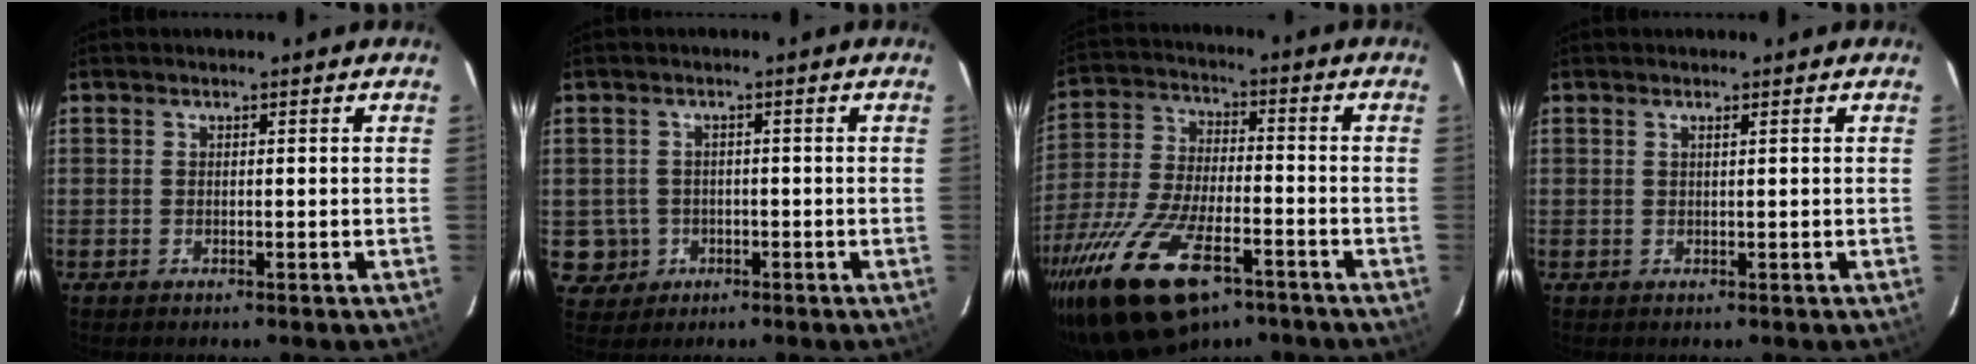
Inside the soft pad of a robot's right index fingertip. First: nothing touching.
{"total": 4.9, "force": [-1.0, 4.8, 0.3], "torque": [-0.014, 0.017, -0.006]}
{"total": 20.2, "force": [-12.5, 8.3, 13.6], "torque": [-0.286, -0.046, -0.221]}
{"total": 0.6, "force": [0.3, -0.2, 0.4], "torque": [-0.009, 0.000, 0.004]}